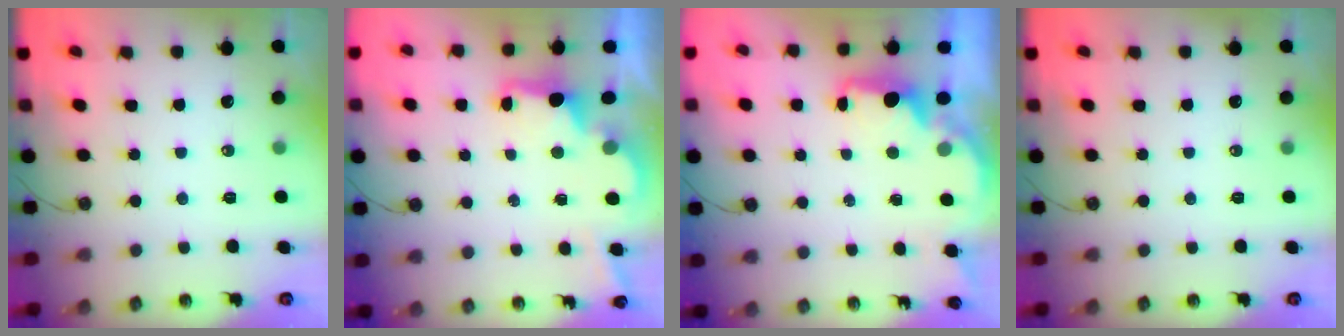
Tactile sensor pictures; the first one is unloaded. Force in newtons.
{"total": 2.5, "press": 2.4, "slide": 0.7}
{"total": 2.2, "press": 2.1, "slide": 0.6}
{"total": 0.0}